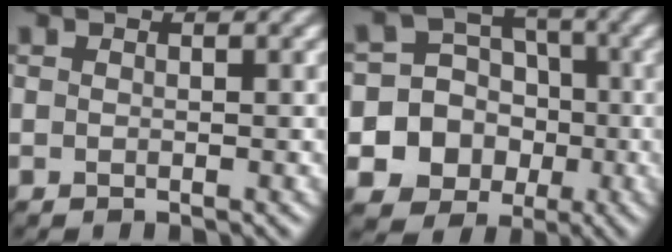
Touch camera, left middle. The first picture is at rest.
{"total": 11.9, "force": [-3.9, 10.9, 2.9], "torque": [-0.088, -0.010, -0.072]}